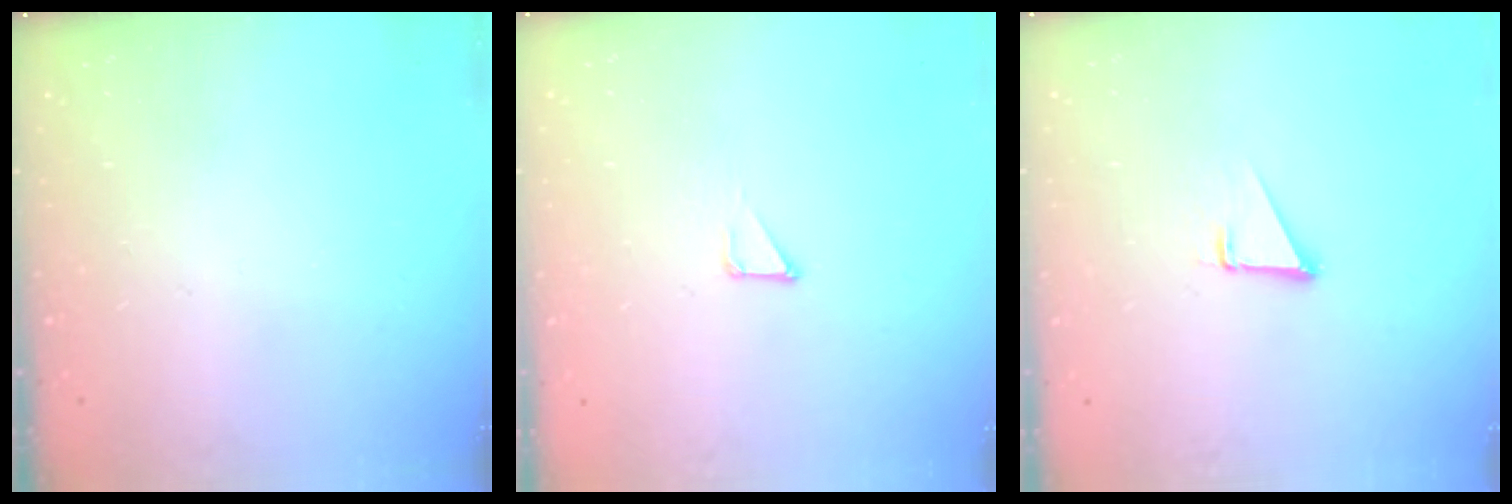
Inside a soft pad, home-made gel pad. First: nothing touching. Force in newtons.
{"total": 1.2, "press": 1.2, "slide": 0.0}
{"total": 1.9, "press": 1.9, "slide": 0.0}